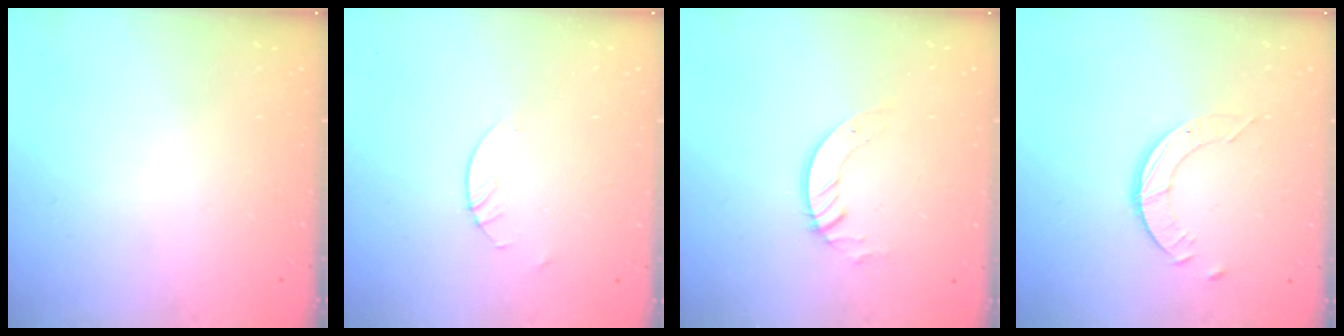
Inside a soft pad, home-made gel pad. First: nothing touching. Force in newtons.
{"total": 2.7, "press": 2.7, "slide": 0.2}
{"total": 3.6, "press": 3.6, "slide": 0.4}
{"total": 3.6, "press": 3.6, "slide": 0.4}